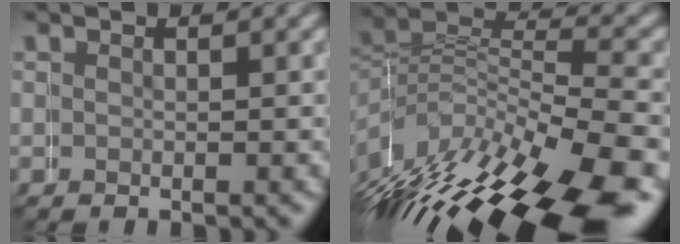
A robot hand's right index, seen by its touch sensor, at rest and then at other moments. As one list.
[{"total": 13.1, "force": [-5.4, 8.2, 8.7], "torque": [-0.156, -0.035, -0.065]}]